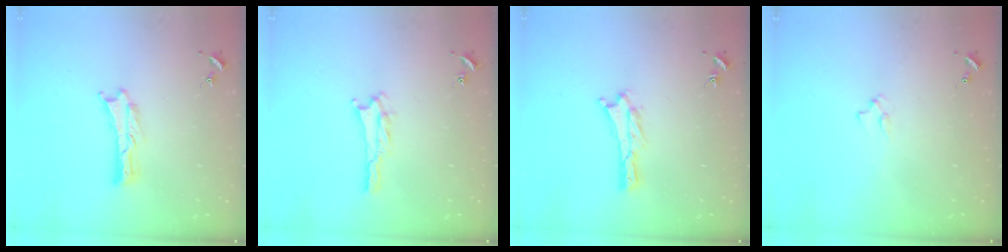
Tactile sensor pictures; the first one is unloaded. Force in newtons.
{"total": 2.1, "press": 2.1, "slide": 0.3}
{"total": 0.0}
{"total": 1.3, "press": 1.3, "slide": 0.3}